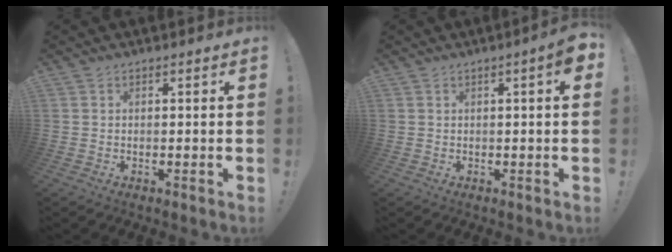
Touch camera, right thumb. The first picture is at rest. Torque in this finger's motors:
{"motor_torque": [0.03, -0.01, -0.11, 0.05, -0.02]}